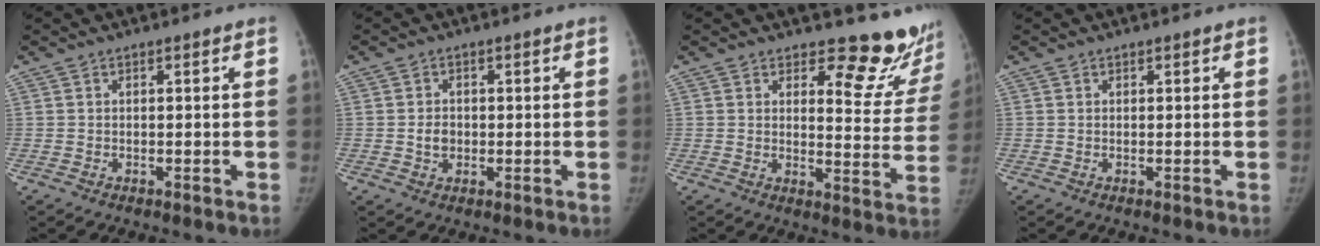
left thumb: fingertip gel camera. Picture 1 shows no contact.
{"total": 2.9, "force": [-0.2, 2.5, 1.5], "torque": [-0.012, 0.003, -0.003]}
{"total": 12.9, "force": [11.8, 4.1, 3.0], "torque": [0.010, -0.126, 0.127]}
{"total": 0.0}